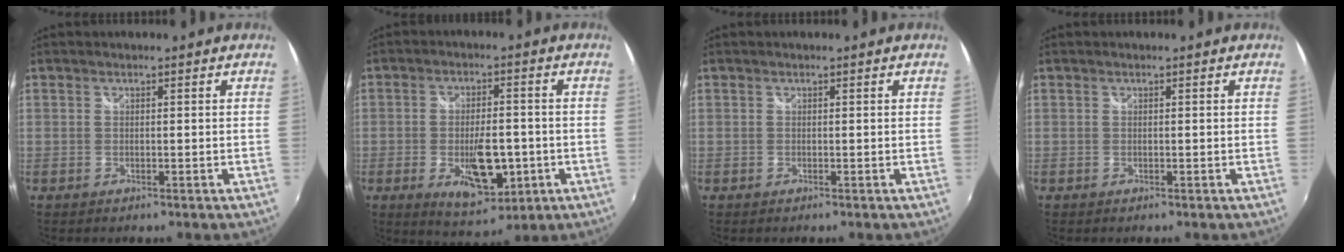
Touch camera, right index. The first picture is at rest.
{"total": 11.2, "force": [-3.3, 5.1, 9.5], "torque": [-0.167, -0.016, -0.044]}
{"total": 0.0}
{"total": 0.0}